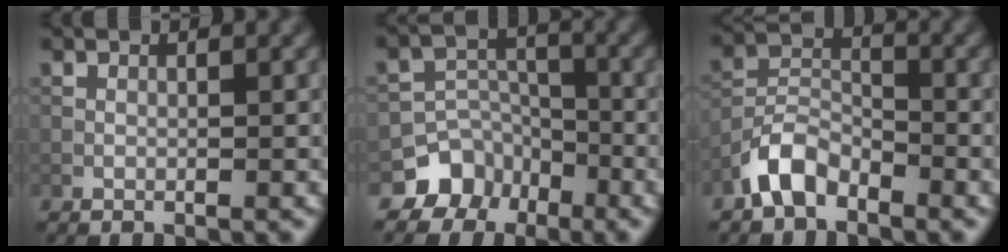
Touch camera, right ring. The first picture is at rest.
{"total": 6.0, "force": [-4.2, 4.3, 0.5], "torque": [0.010, 0.004, -0.075]}
{"total": 4.3, "force": [-3.1, 2.2, 2.1], "torque": [-0.039, 0.010, -0.070]}